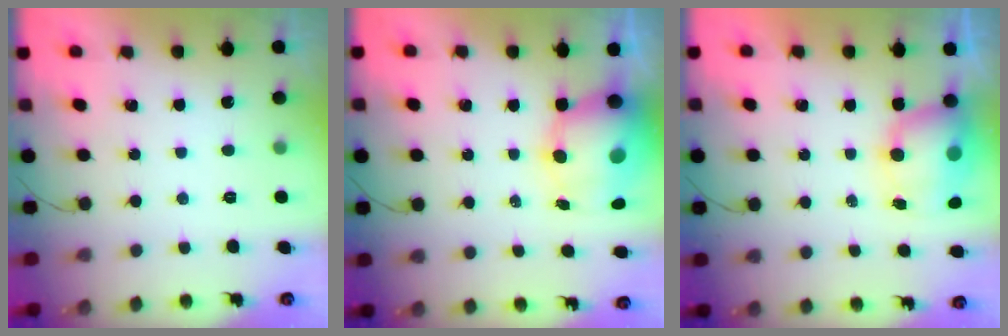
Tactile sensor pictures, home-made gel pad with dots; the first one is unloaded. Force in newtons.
{"total": 11.4, "press": 11.0, "slide": 3.0}
{"total": 9.0, "press": 8.7, "slide": 2.4}